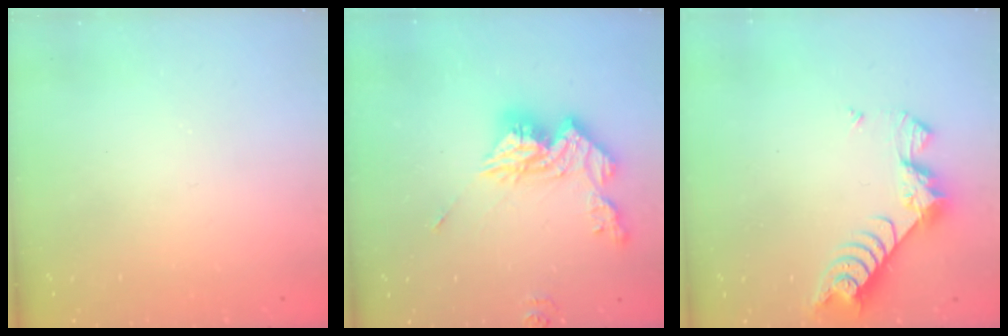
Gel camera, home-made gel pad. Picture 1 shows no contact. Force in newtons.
{"total": 15.5, "press": 15.4, "slide": 1.7}
{"total": 7.1, "press": 7.1, "slide": 0.7}